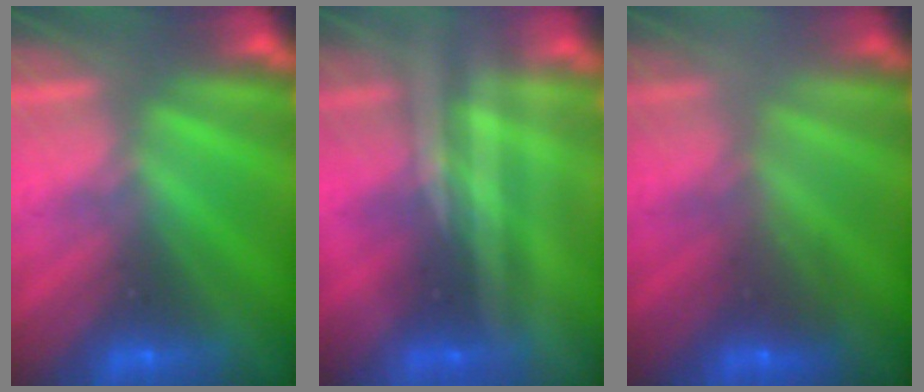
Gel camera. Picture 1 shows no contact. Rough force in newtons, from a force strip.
{"total": 2.1}
{"total": 2.0}